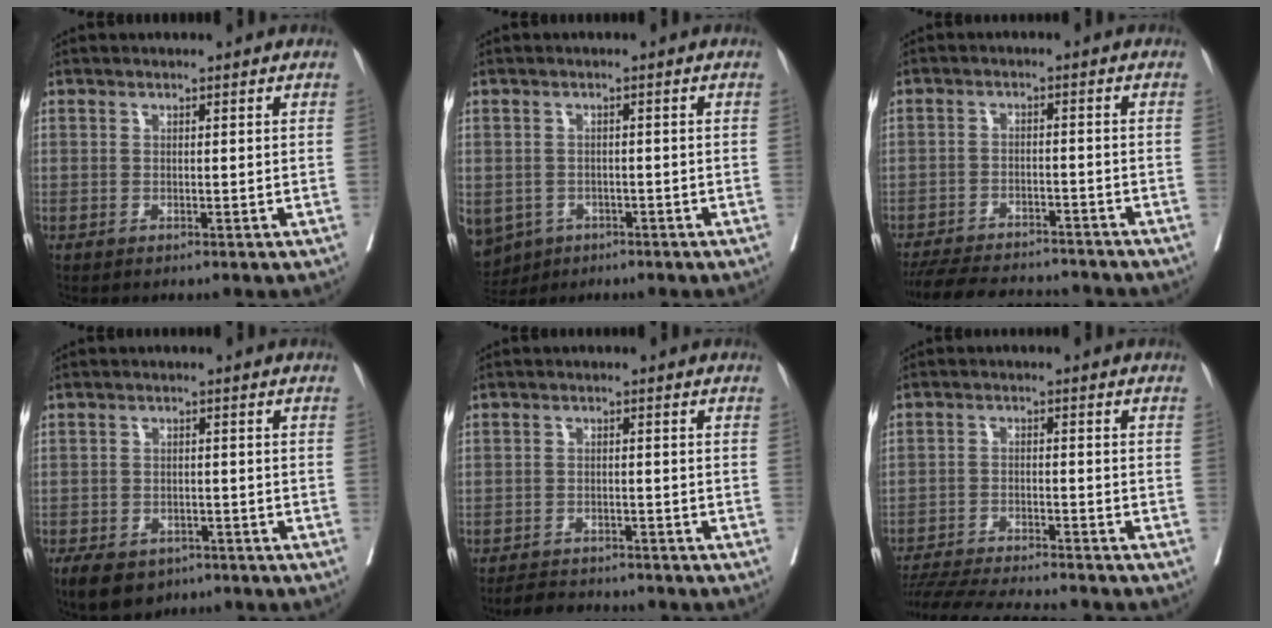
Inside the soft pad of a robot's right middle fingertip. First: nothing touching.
{"total": 9.9, "force": [-5.1, 7.9, 3.2], "torque": [-0.105, -0.009, -0.067]}
{"total": 15.2, "force": [-13.7, 3.8, 5.4], "torque": [-0.120, -0.010, -0.193]}
{"total": 7.6, "force": [-5.2, 4.5, 3.3], "torque": [-0.061, -0.004, -0.077]}
{"total": 5.4, "force": [-5.0, 1.5, 1.1], "torque": [-0.021, -0.011, -0.077]}
{"total": 14.5, "force": [-13.4, 0.6, 5.6], "torque": [-0.097, -0.023, -0.205]}